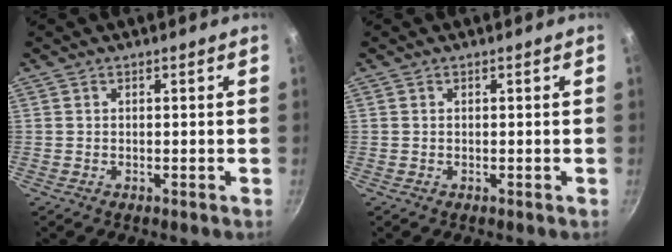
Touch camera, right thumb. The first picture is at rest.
{"total": 0.0}